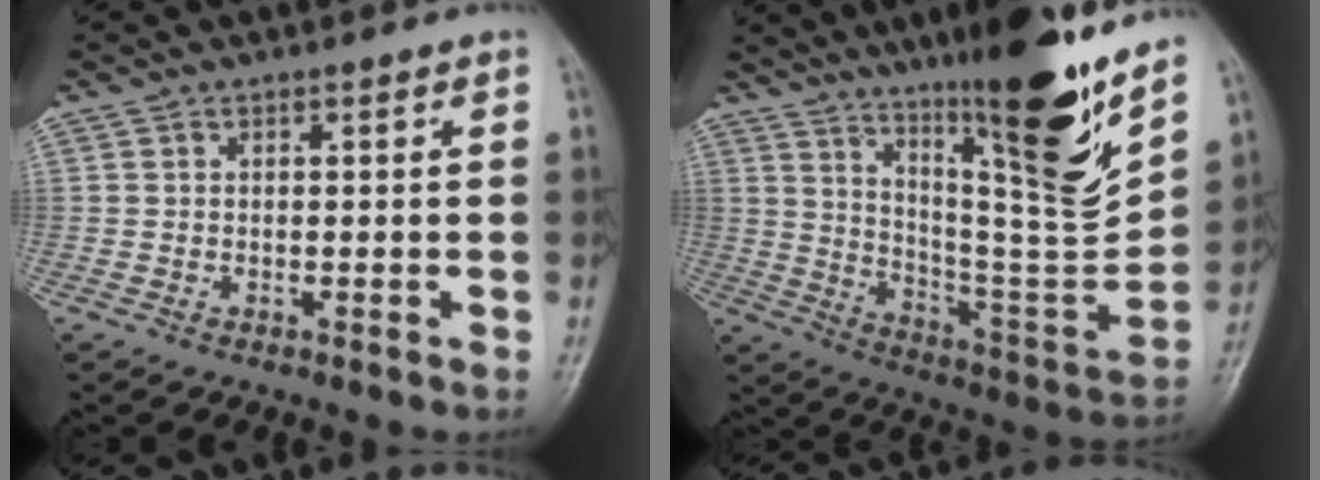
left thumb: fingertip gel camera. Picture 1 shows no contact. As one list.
[{"total": 23.2, "force": [15.0, 2.7, 17.5], "torque": [-0.241, -0.086, 0.256]}]